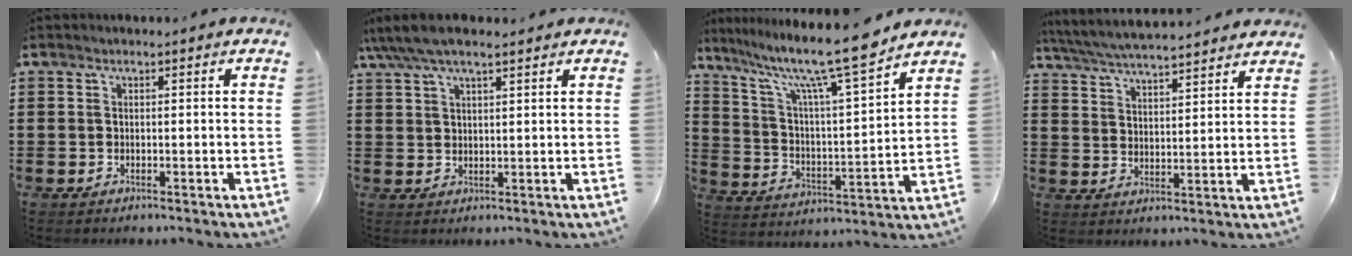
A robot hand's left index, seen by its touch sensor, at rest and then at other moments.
{"total": 4.8, "force": [3.7, 1.2, 2.8], "torque": [-0.064, 0.001, 0.067]}
{"total": 12.0, "force": [9.8, 0.4, 6.8], "torque": [-0.152, -0.068, 0.156]}
{"total": 5.2, "force": [5.1, -0.2, 1.0], "torque": [-0.043, -0.030, 0.087]}